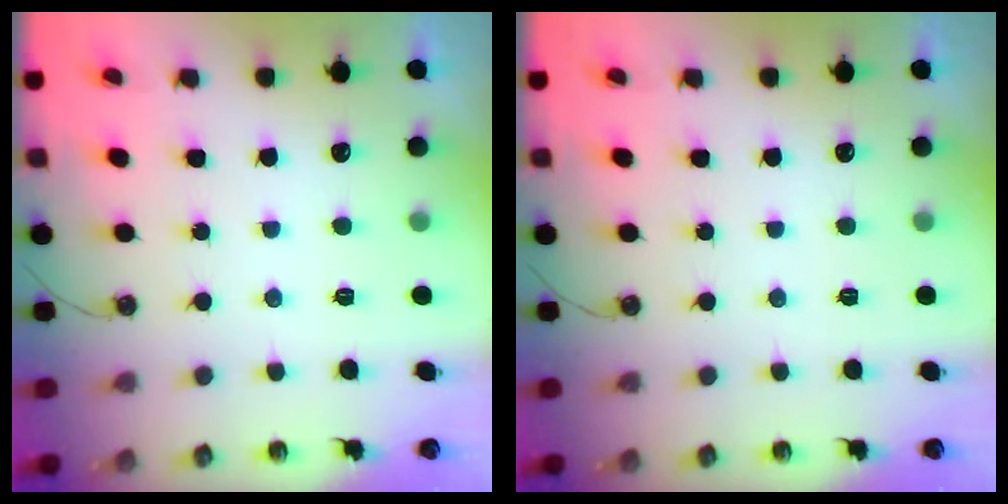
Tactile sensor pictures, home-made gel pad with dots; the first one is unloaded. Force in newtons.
{"total": 0.0}